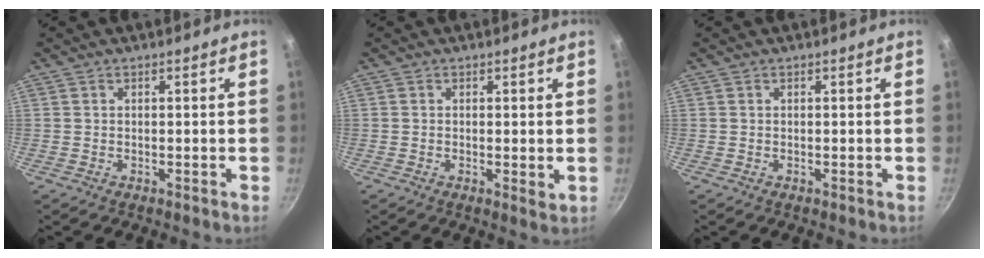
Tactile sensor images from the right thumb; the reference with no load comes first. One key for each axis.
{"total": 1.7, "fx": 0.1, "fy": 0.5, "fz": 1.6, "tx": -0.027, "ty": -0.007, "tz": 0.000}
{"total": 0.0}